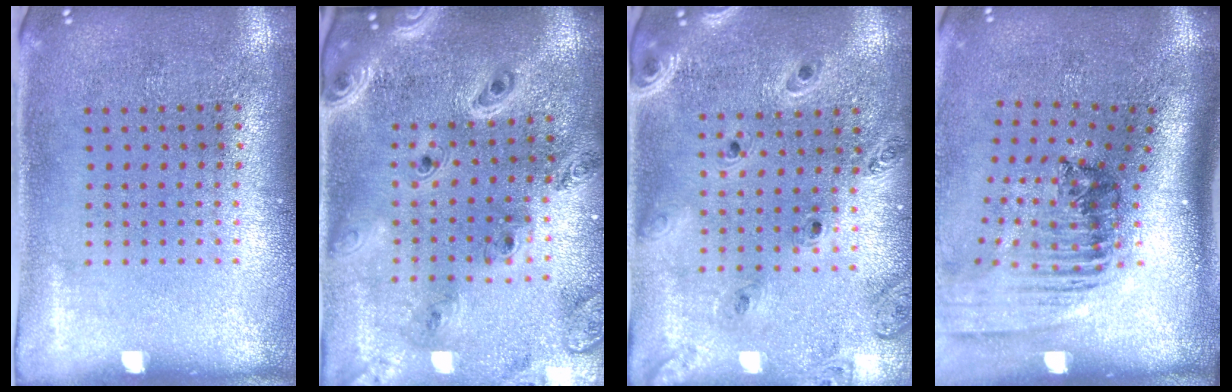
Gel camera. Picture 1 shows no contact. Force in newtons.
{"total": 2.5, "press": 2.3, "slide": 1.1}
{"total": 1.3, "press": 1.3, "slide": 0.1}
{"total": 2.0, "press": 1.4, "slide": 1.4}